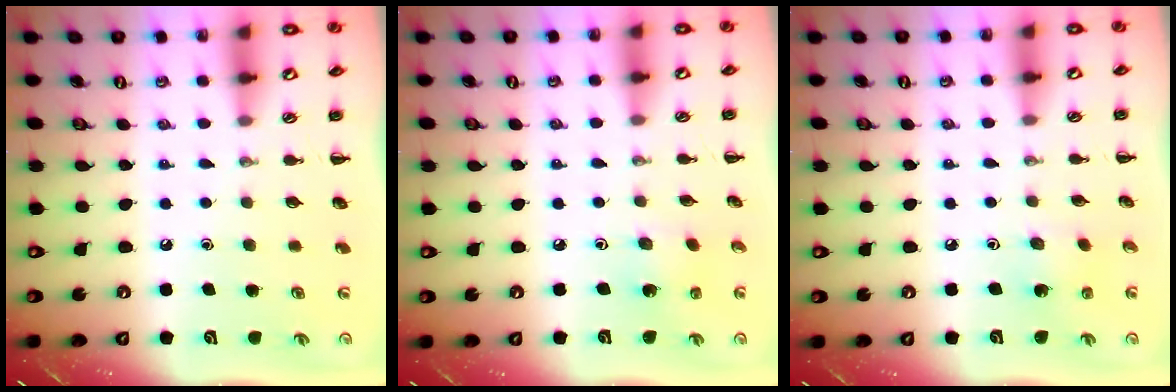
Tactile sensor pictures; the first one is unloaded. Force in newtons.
{"total": 1.5, "press": 1.3, "slide": 0.6}
{"total": 1.5, "press": 1.4, "slide": 0.4}